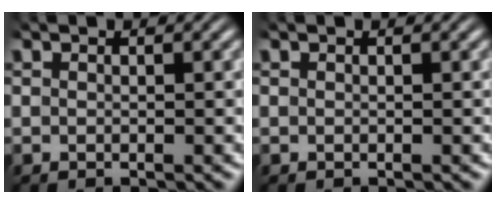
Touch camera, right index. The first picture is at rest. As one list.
[{"total": 0.0}]